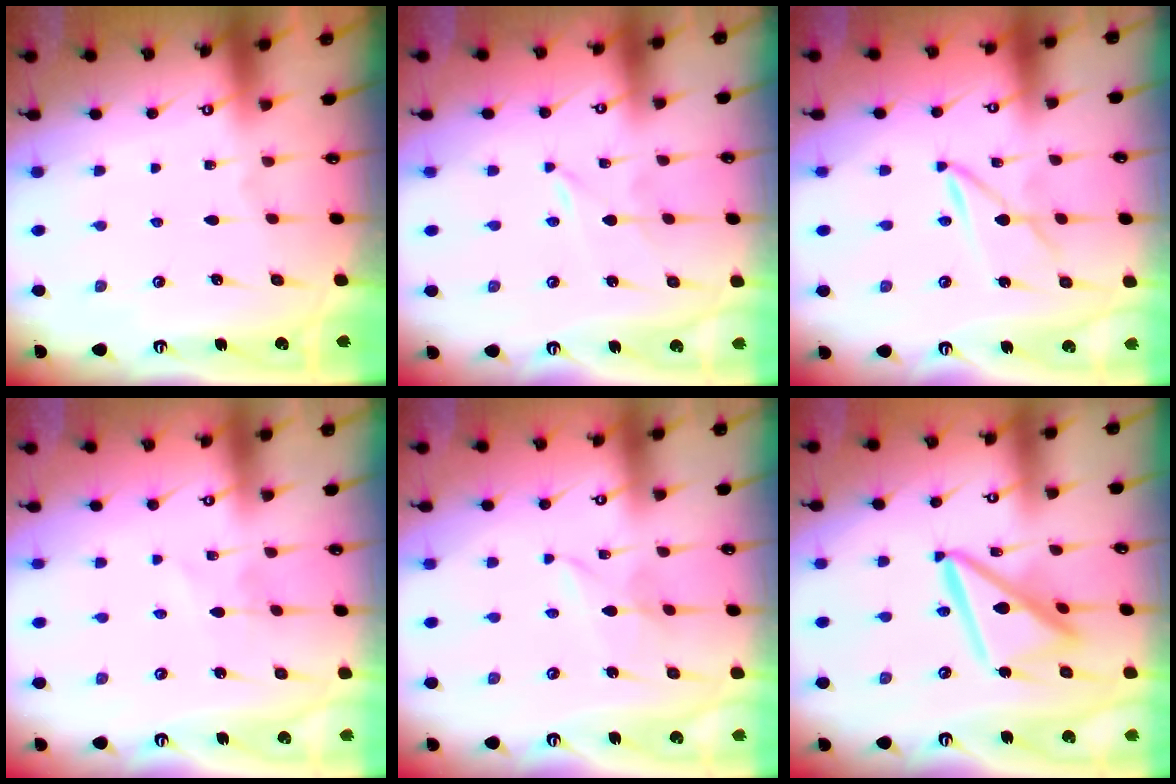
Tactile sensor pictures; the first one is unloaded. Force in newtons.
{"total": 0.0}
{"total": 2.5, "press": 2.5, "slide": 0.3}
{"total": 1.8, "press": 1.7, "slide": 0.2}
{"total": 2.5, "press": 2.5, "slide": 0.2}
{"total": 14.6, "press": 14.6, "slide": 1.4}